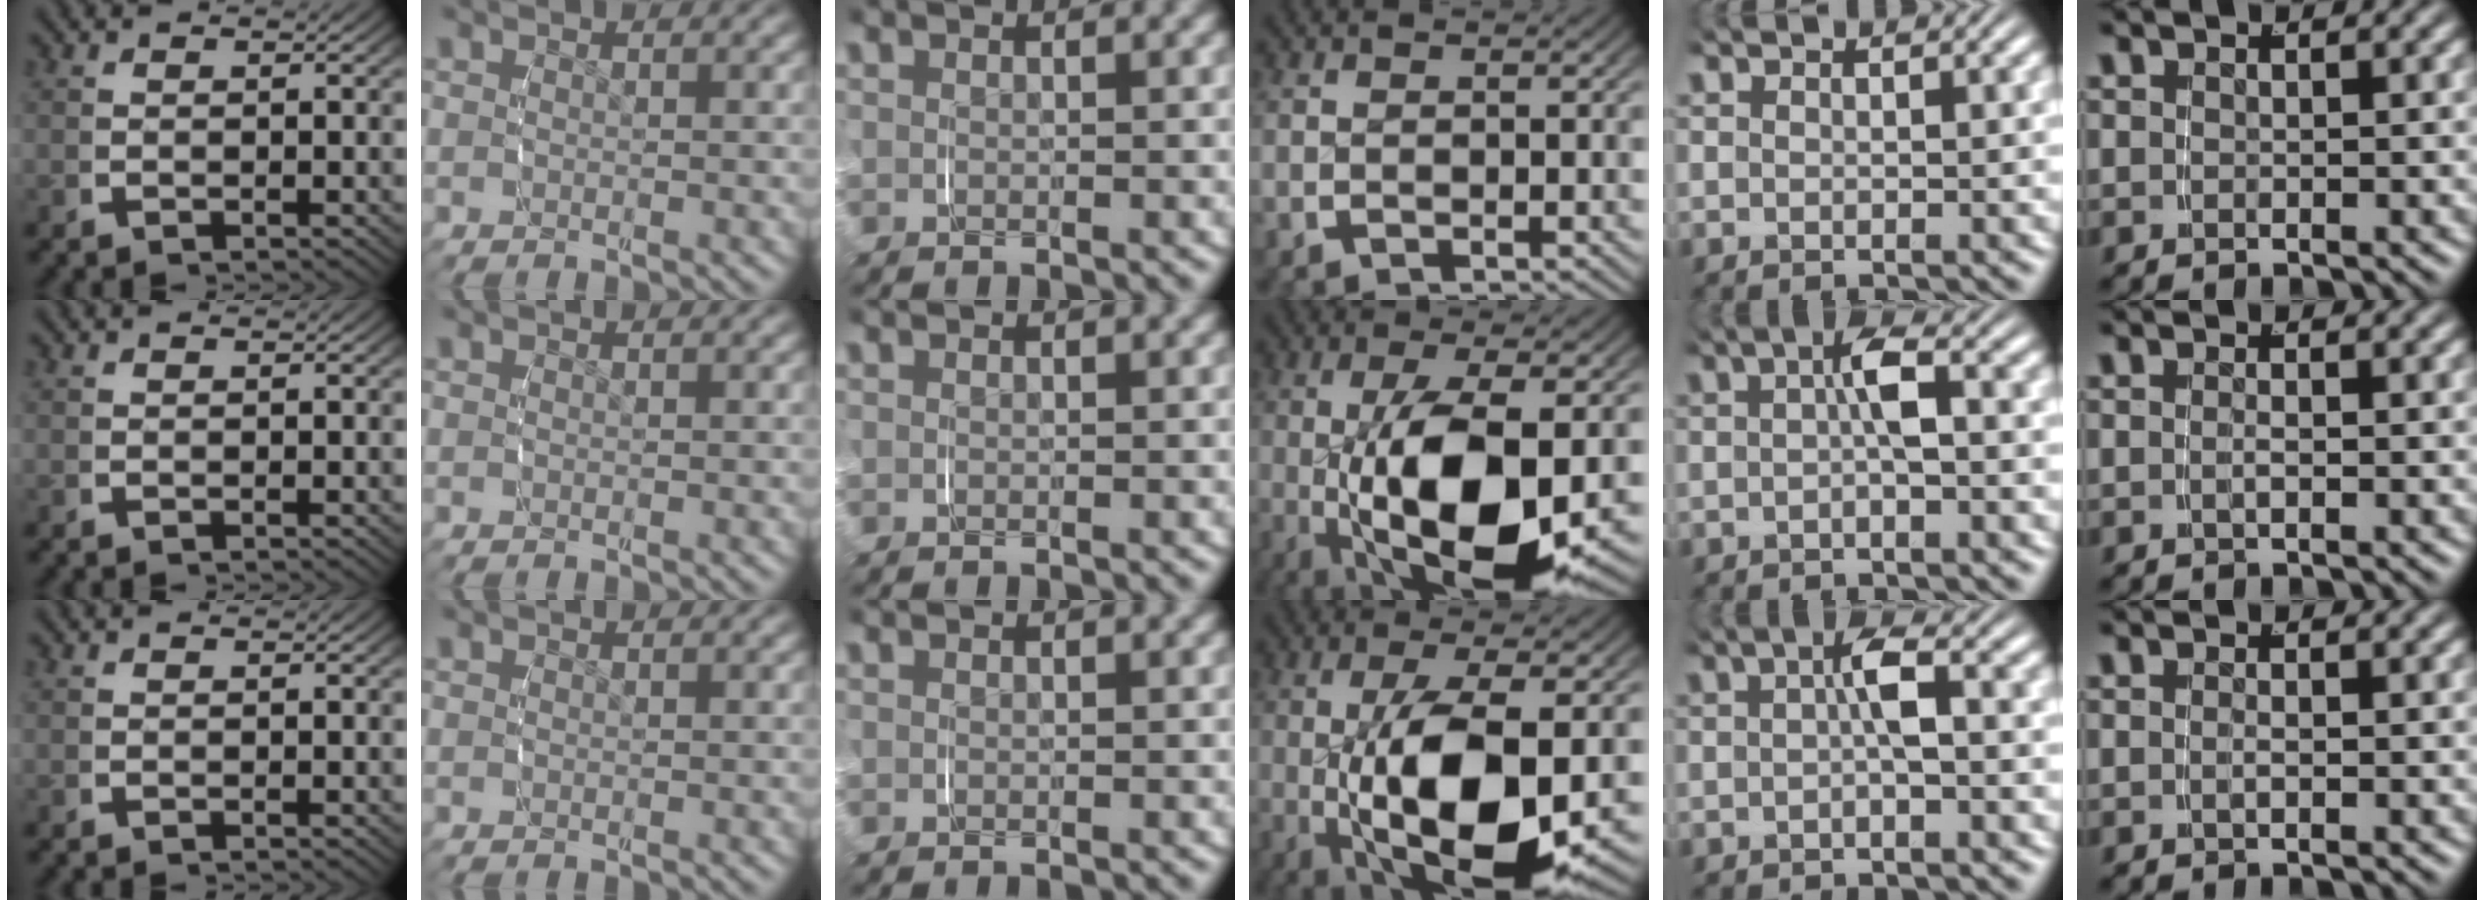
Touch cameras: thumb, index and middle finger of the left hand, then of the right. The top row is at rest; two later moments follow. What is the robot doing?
{"motion": "grasp_and_lifting", "object": "jar lid"}